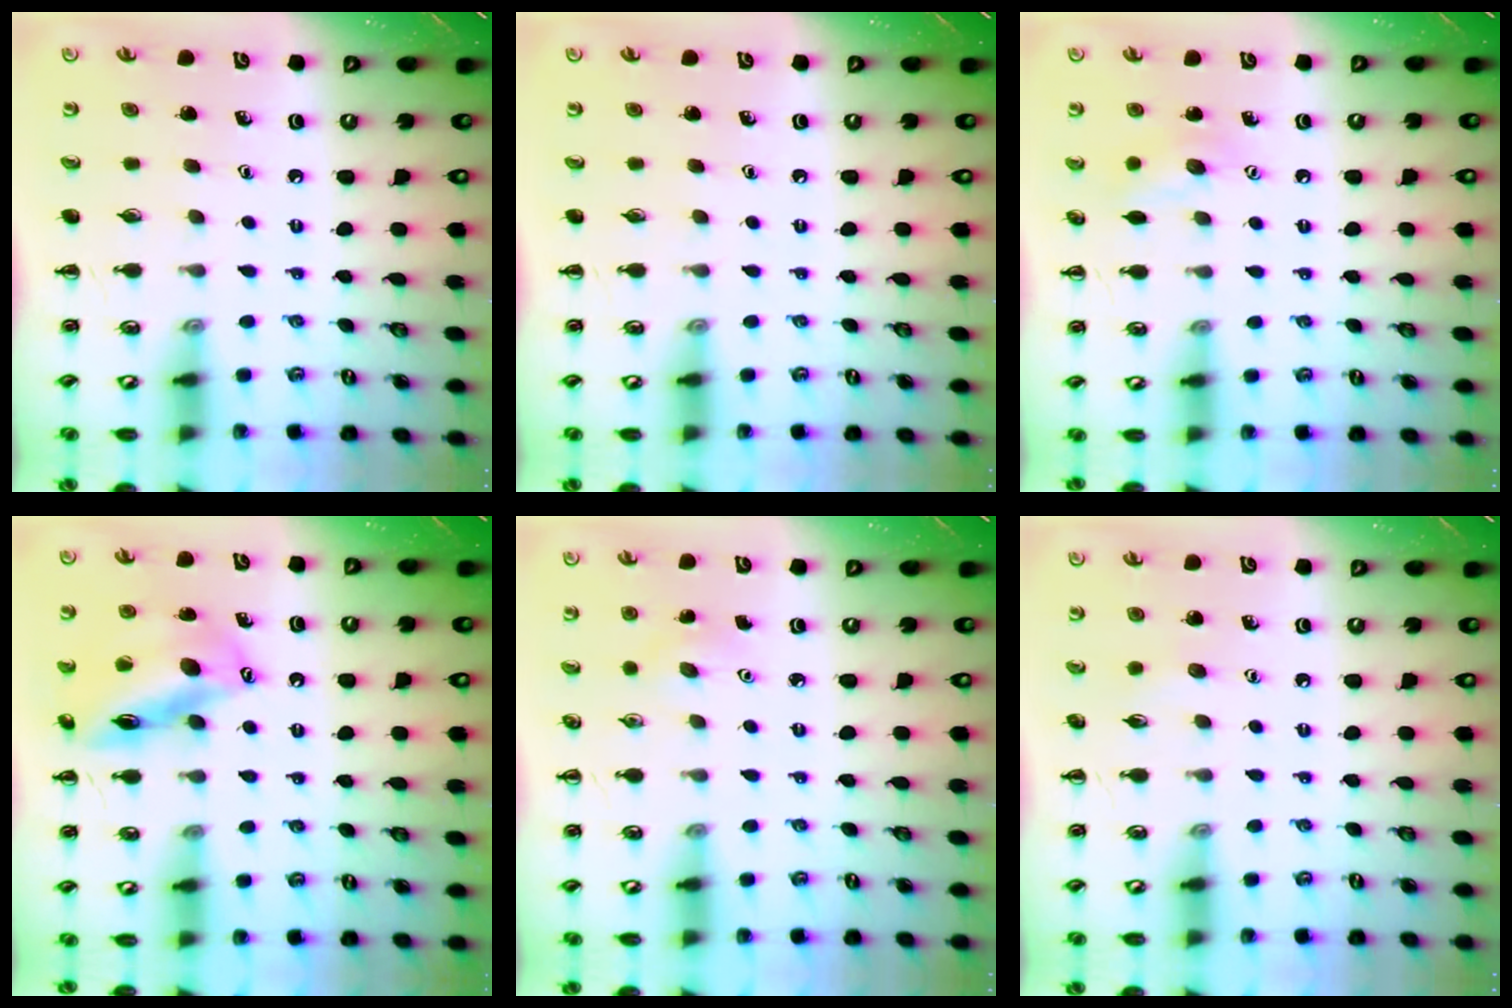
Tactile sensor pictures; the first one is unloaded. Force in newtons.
{"total": 0.0}
{"total": 7.7, "press": 7.7, "slide": 1.1}
{"total": 14.1, "press": 13.8, "slide": 3.1}
{"total": 3.0, "press": 2.8, "slide": 0.8}
{"total": 3.4, "press": 3.2, "slide": 1.0}